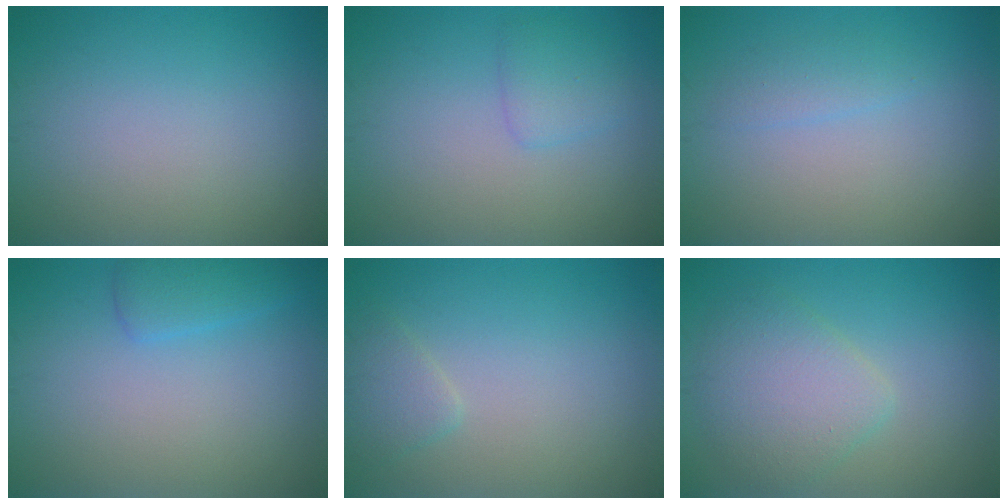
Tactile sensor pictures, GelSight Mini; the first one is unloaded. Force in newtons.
{"total": 1.8, "press": 1.8, "slide": 0.1}
{"total": 1.2, "press": 1.2, "slide": 0.1}
{"total": 2.0, "press": 1.9, "slide": 0.2}
{"total": 1.6, "press": 1.6, "slide": 0.2}
{"total": 4.1, "press": 4.1, "slide": 0.2}